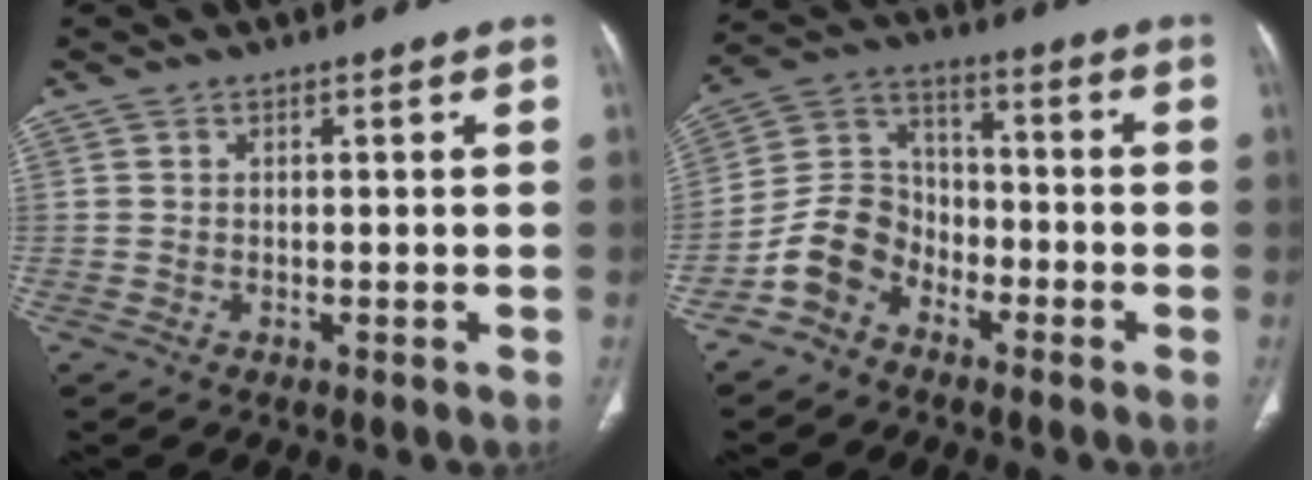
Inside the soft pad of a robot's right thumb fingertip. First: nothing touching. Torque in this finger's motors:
{"motor_torque": [0.01, 0.14, 0.48, -0.29, 0.06]}